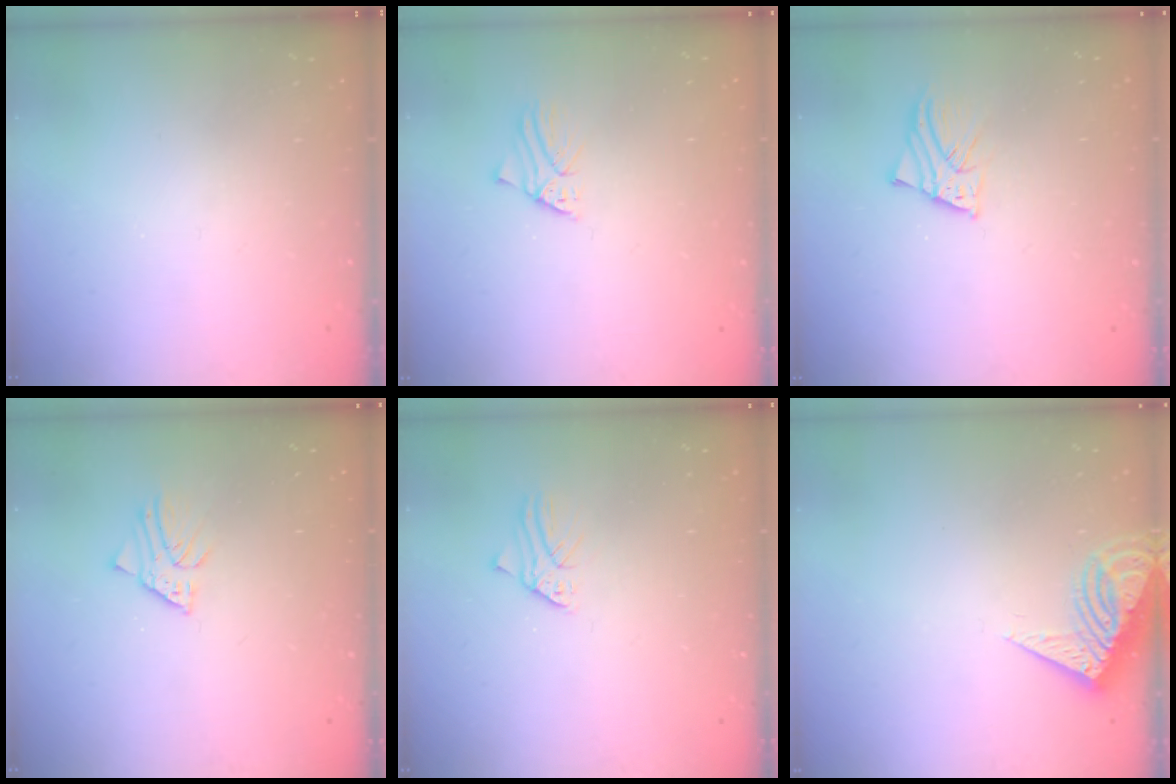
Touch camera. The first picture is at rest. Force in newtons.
{"total": 1.1, "press": 1.1, "slide": 0.1}
{"total": 2.1, "press": 2.1, "slide": 0.1}
{"total": 2.4, "press": 2.4, "slide": 0.1}
{"total": 1.1, "press": 1.1, "slide": 0.0}
{"total": 8.5, "press": 8.5, "slide": 0.5}